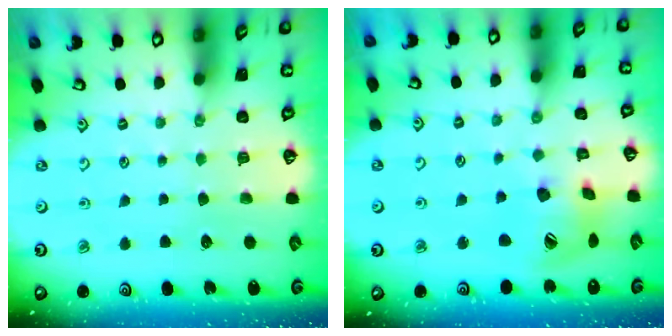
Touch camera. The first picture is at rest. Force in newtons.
{"total": 14.6, "press": 14.5, "slide": 1.8}